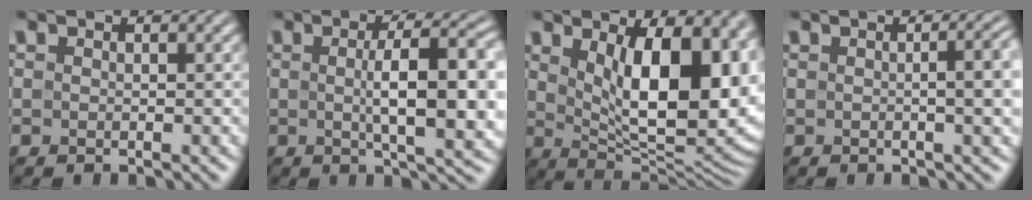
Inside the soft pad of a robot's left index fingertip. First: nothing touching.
{"total": 9.7, "force": [0.0, 2.8, 9.2], "torque": [-0.137, -0.001, 0.003]}
{"total": 13.4, "force": [2.4, 6.5, 11.5], "torque": [-0.132, -0.008, 0.046]}
{"total": 5.7, "force": [0.2, 2.0, 5.3], "torque": [-0.045, 0.008, 0.003]}